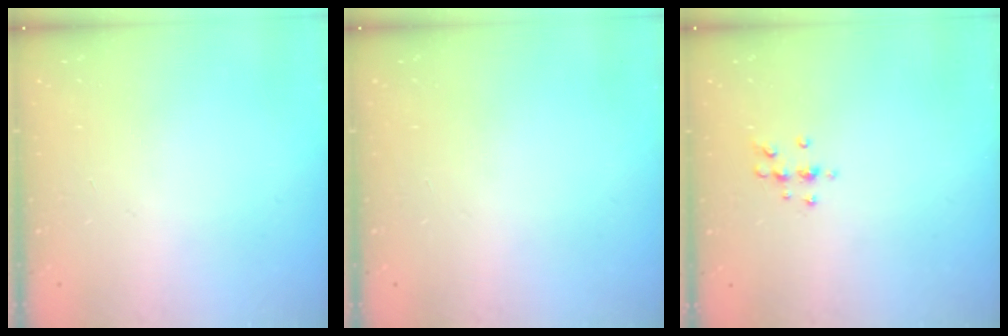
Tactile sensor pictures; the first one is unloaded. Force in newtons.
{"total": 0.0}
{"total": 5.7, "press": 5.7, "slide": 0.8}